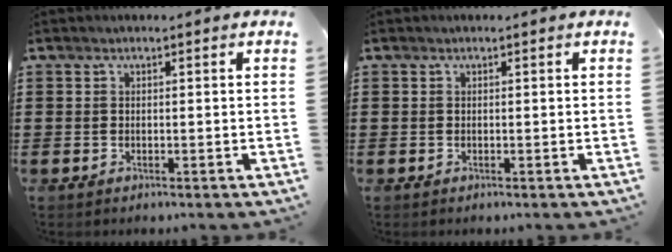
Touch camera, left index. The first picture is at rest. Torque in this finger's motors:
{"motor_torque": [0.00, 0.00, 0.00, -0.01]}